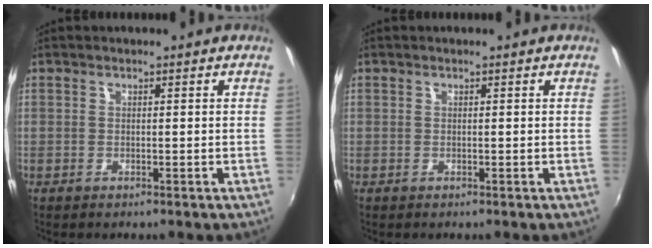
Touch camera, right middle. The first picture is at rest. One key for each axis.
{"total": 0.0}